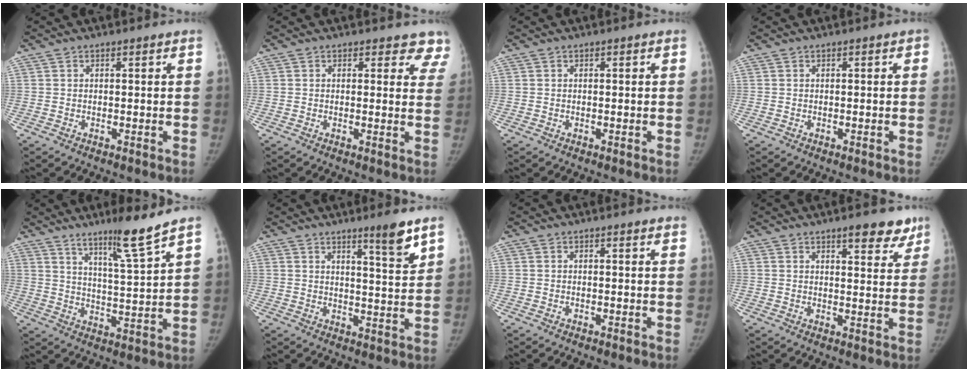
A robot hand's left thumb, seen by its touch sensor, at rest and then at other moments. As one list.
[{"total": 6.1, "force": [5.4, 2.6, 0.3], "torque": [0.050, -0.023, 0.029]}, {"total": 0.0}, {"total": 0.0}, {"total": 9.4, "force": [7.0, -0.8, 6.2], "torque": [-0.097, -0.059, 0.122]}, {"total": 6.7, "force": [4.7, 0.4, 4.8], "torque": [-0.057, -0.039, 0.068]}, {"total": 1.1, "force": [1.0, 0.1, 0.4], "torque": [-0.006, -0.002, 0.009]}, {"total": 7.2, "force": [5.2, 2.6, 4.3], "torque": [-0.020, -0.028, 0.066]}]